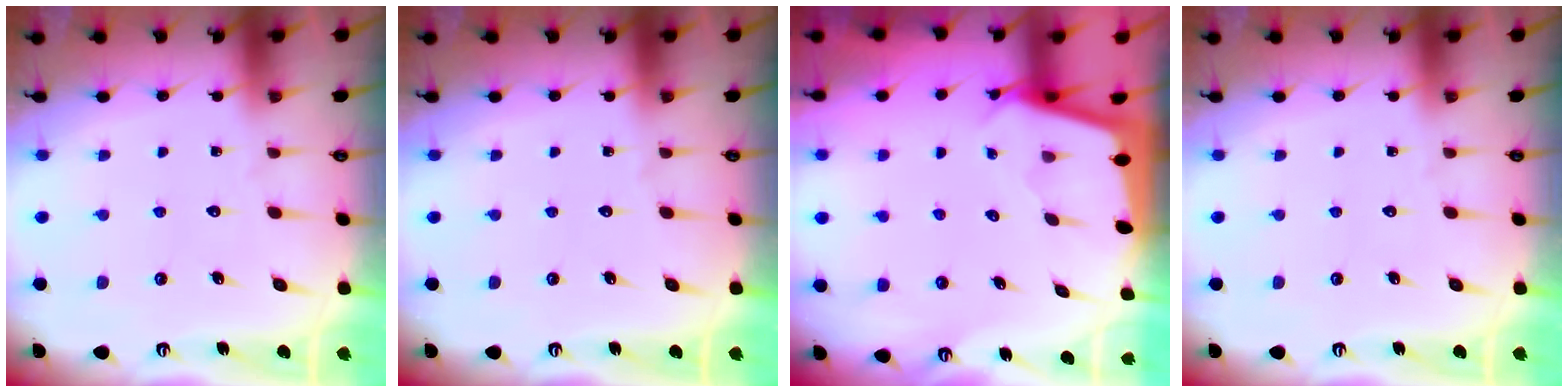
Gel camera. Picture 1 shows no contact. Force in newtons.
{"total": 0.0}
{"total": 2.4, "press": 2.4, "slide": 0.1}
{"total": 0.0}